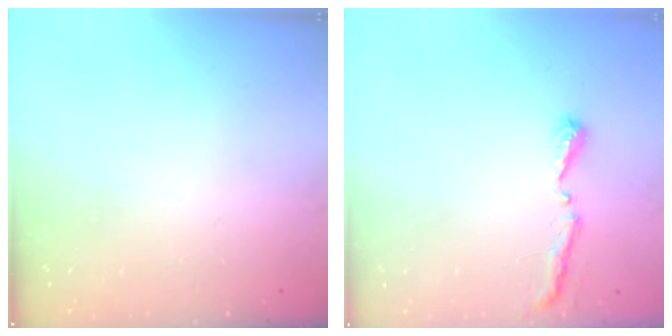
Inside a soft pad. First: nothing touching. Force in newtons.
{"total": 5.1, "press": 5.0, "slide": 0.6}